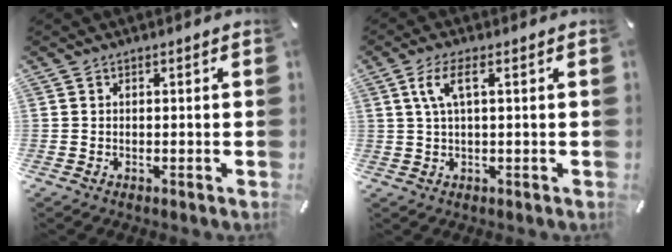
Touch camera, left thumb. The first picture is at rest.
{"total": 5.8, "force": [1.6, 1.5, 5.3], "torque": [-0.115, 0.000, 0.025]}